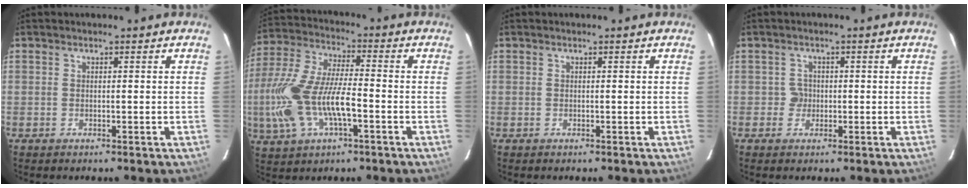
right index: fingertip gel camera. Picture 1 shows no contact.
{"total": 17.0, "force": [-4.4, 6.6, 15.0], "torque": [-0.324, -0.006, -0.084]}
{"total": 0.0}
{"total": 1.9, "force": [-0.3, 1.9, -0.2], "torque": [0.008, 0.009, -0.003]}